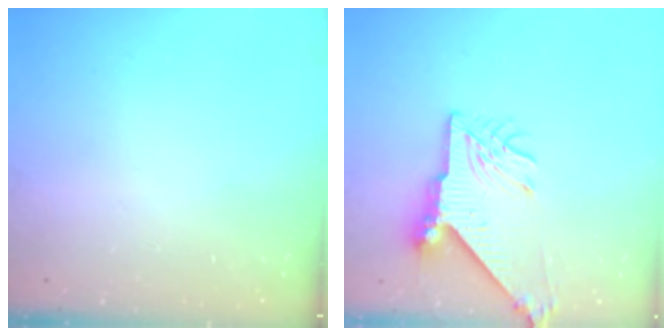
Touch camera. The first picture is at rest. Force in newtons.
{"total": 10.4, "press": 10.3, "slide": 1.3}